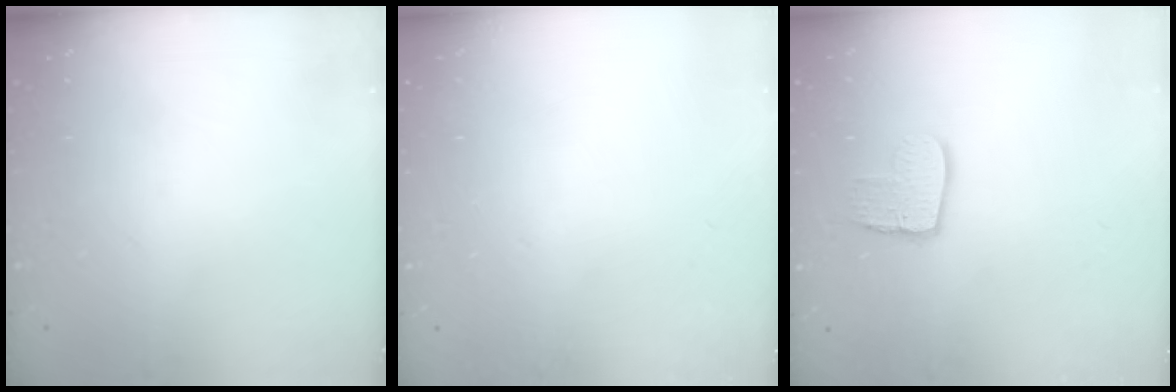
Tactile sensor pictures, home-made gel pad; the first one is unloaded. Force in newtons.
{"total": 0.0}
{"total": 9.8, "press": 9.8, "slide": 0.9}